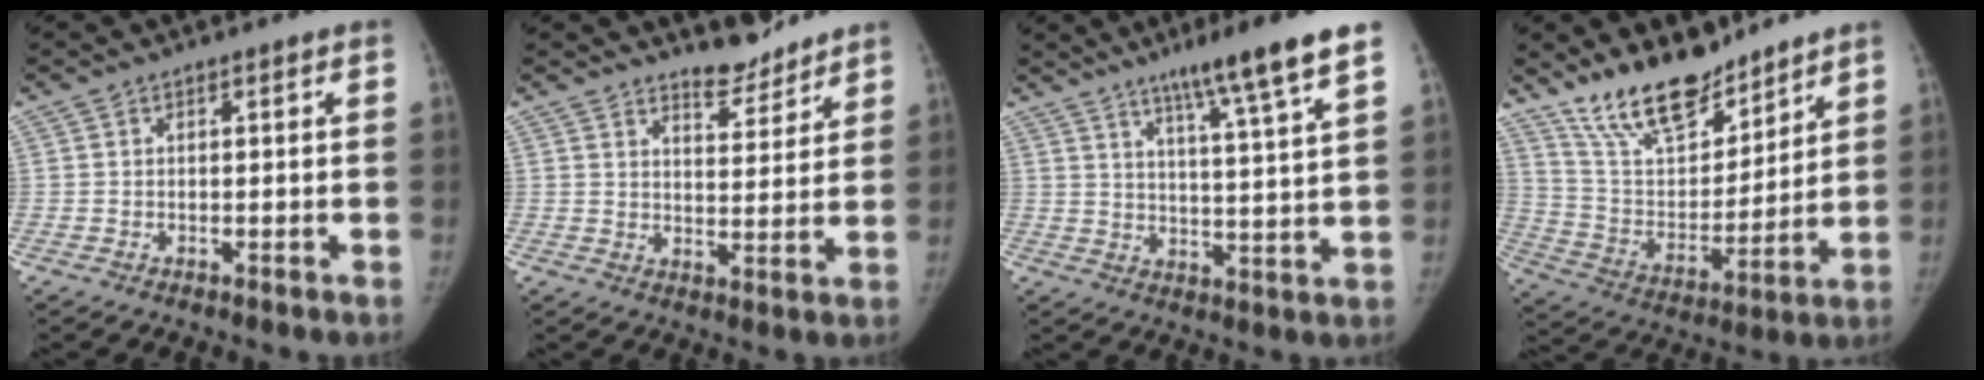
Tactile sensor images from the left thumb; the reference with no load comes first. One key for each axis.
{"total": 5.9, "fx": 5.4, "fy": 1.7, "fz": 1.4, "tx": -0.001, "ty": -0.049, "tz": 0.090}
{"total": 12.8, "fx": 8.6, "fy": 0.1, "fz": 9.5, "tx": -0.146, "ty": -0.039, "tz": 0.131}
{"total": 16.4, "fx": 13.2, "fy": 6.4, "fz": 7.3, "tx": -0.089, "ty": -0.078, "tz": 0.245}